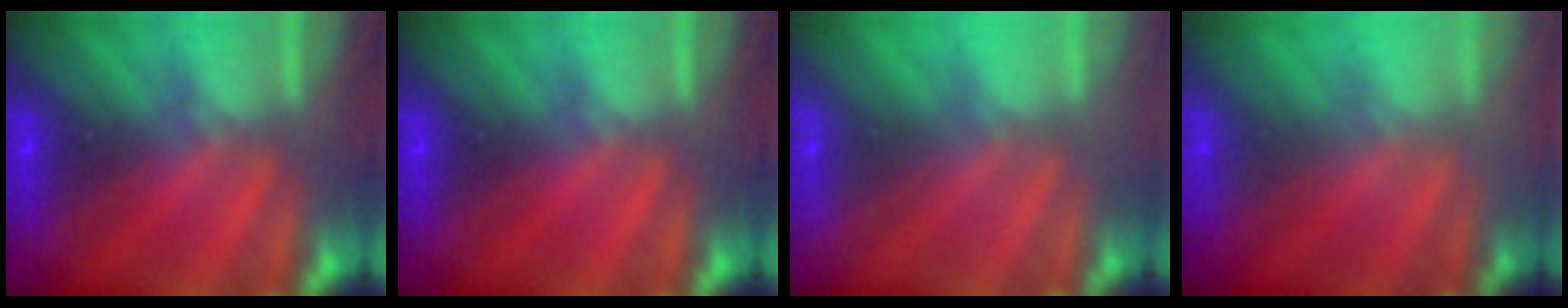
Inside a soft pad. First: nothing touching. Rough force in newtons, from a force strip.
{"total": 0.0}
{"total": 2.8}
{"total": 7.6}